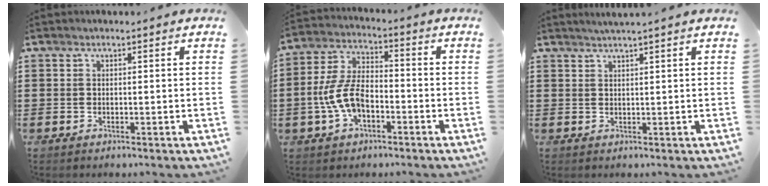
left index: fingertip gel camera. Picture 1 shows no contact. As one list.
[{"total": 7.9, "force": [-2.8, 3.9, 6.2], "torque": [-0.154, -0.001, -0.061]}, {"total": 1.4, "force": [1.2, -0.6, 0.5], "torque": [-0.008, 0.000, 0.024]}]